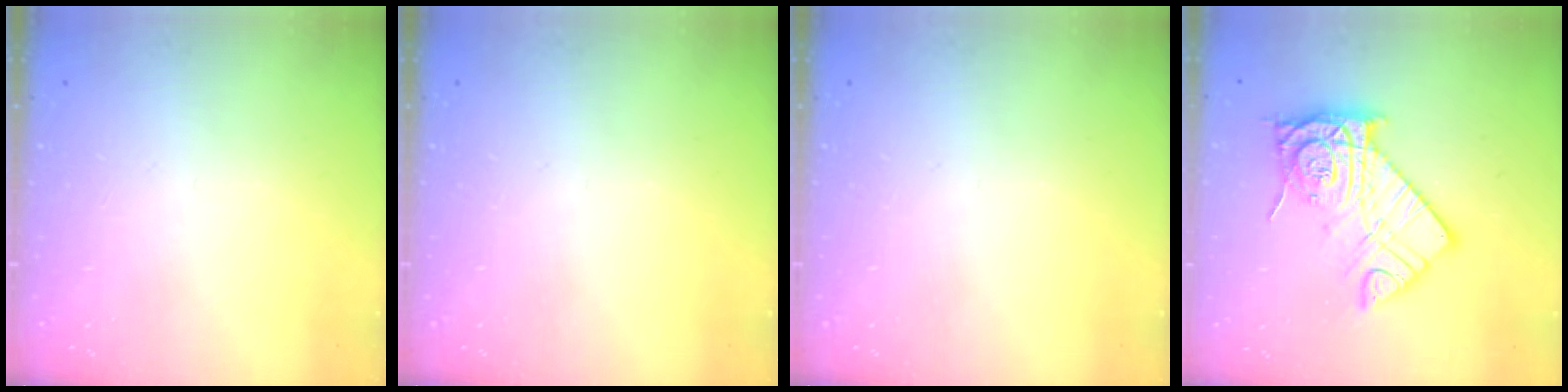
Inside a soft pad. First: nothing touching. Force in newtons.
{"total": 0.0}
{"total": 0.0}
{"total": 14.9, "press": 14.8, "slide": 1.1}